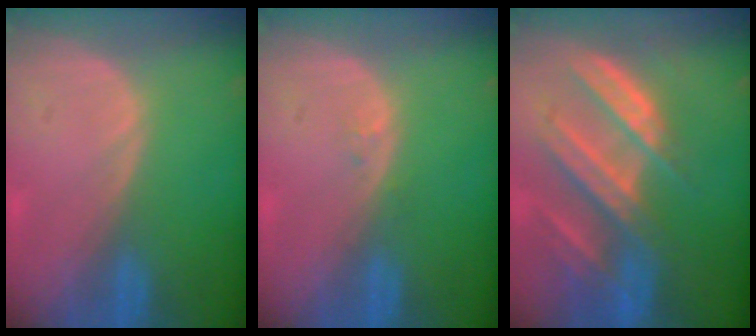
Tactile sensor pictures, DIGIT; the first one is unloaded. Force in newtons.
{"total": 0.6, "press": 0.6, "slide": 0.1}
{"total": 9.4, "press": 8.4, "slide": 4.1}